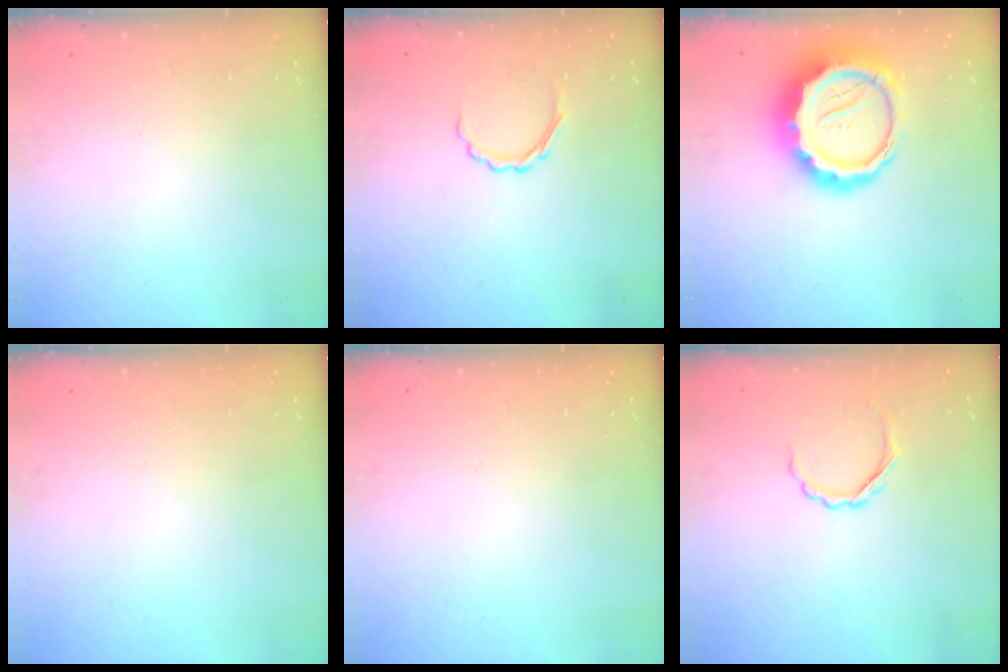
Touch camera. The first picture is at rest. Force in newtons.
{"total": 4.4, "press": 4.2, "slide": 1.2}
{"total": 14.7, "press": 14.4, "slide": 3.1}
{"total": 0.0}
{"total": 0.0}
{"total": 4.1, "press": 4.0, "slide": 1.0}